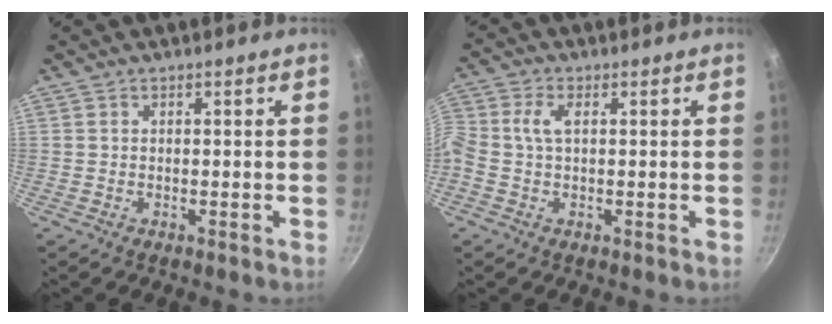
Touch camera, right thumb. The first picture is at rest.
{"total": 4.6, "force": [0.5, 2.8, 3.6], "torque": [-0.087, 0.015, -0.001]}